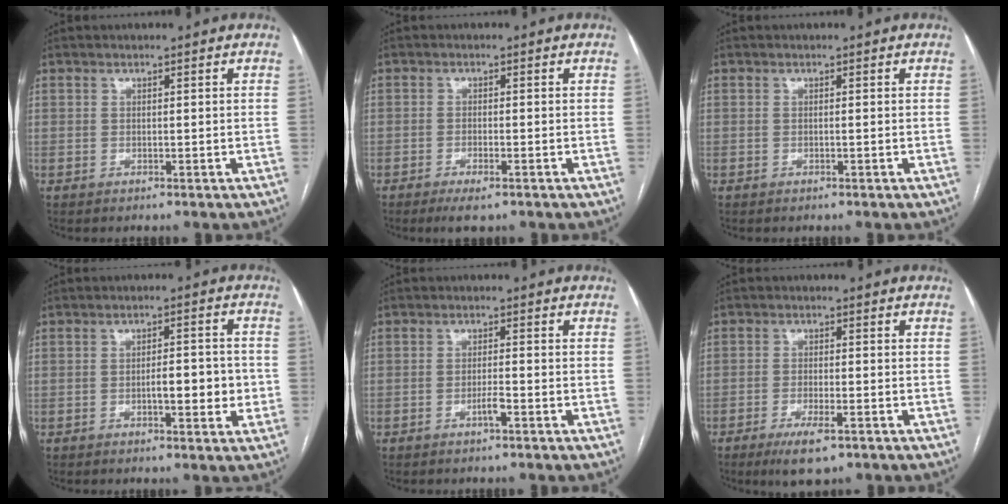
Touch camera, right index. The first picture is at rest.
{"total": 3.5, "force": [-2.3, 0.7, 2.6], "torque": [-0.047, -0.006, -0.036]}
{"total": 0.0}
{"total": 5.6, "force": [-1.1, 1.6, 5.3], "torque": [-0.076, 0.008, -0.013]}
{"total": 2.0, "force": [-1.1, 0.0, 1.7], "torque": [-0.031, -0.001, -0.019]}
{"total": 5.9, "force": [-3.6, 1.3, 4.6], "torque": [-0.086, -0.011, -0.055]}